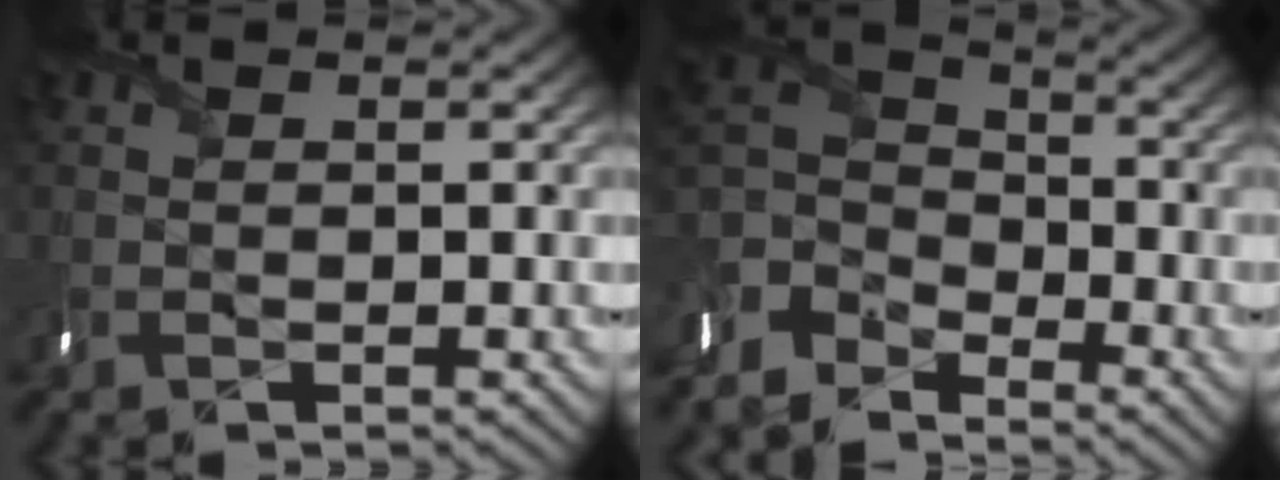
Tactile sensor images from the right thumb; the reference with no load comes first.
{"total": 5.5, "force": [-4.5, 2.9, 1.1], "torque": [-0.035, -0.016, -0.104]}